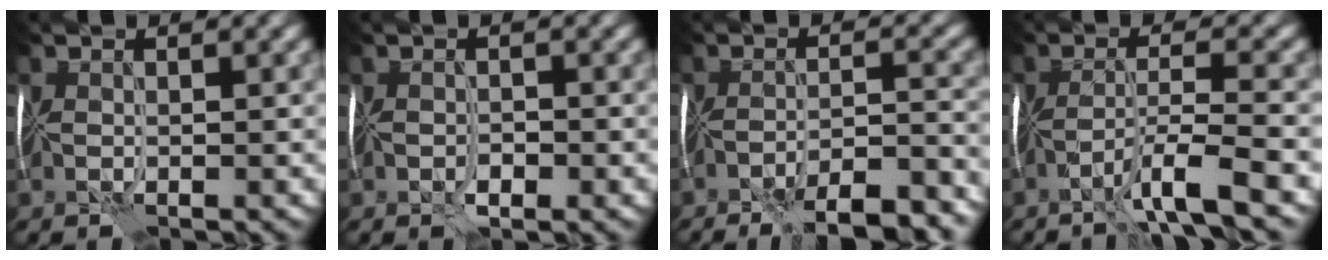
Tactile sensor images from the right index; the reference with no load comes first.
{"total": 1.0, "force": [-0.6, 0.3, 0.7], "torque": [-0.014, 0.004, -0.015]}
{"total": 9.9, "force": [-8.1, 2.2, 5.2], "torque": [-0.065, -0.003, -0.102]}
{"total": 4.7, "force": [-3.0, -0.4, 3.6], "torque": [-0.057, 0.008, -0.067]}